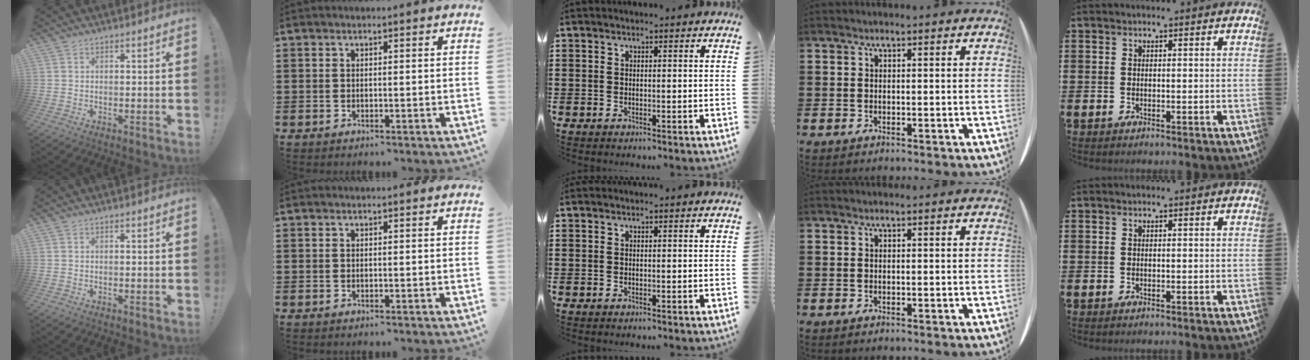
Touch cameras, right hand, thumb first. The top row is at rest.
{}